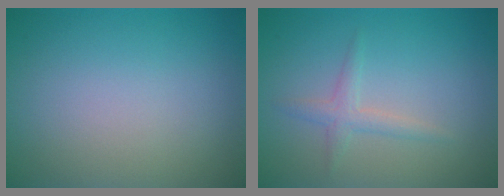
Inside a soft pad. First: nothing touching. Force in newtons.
{"total": 1.5, "press": 1.5, "slide": 0.0}